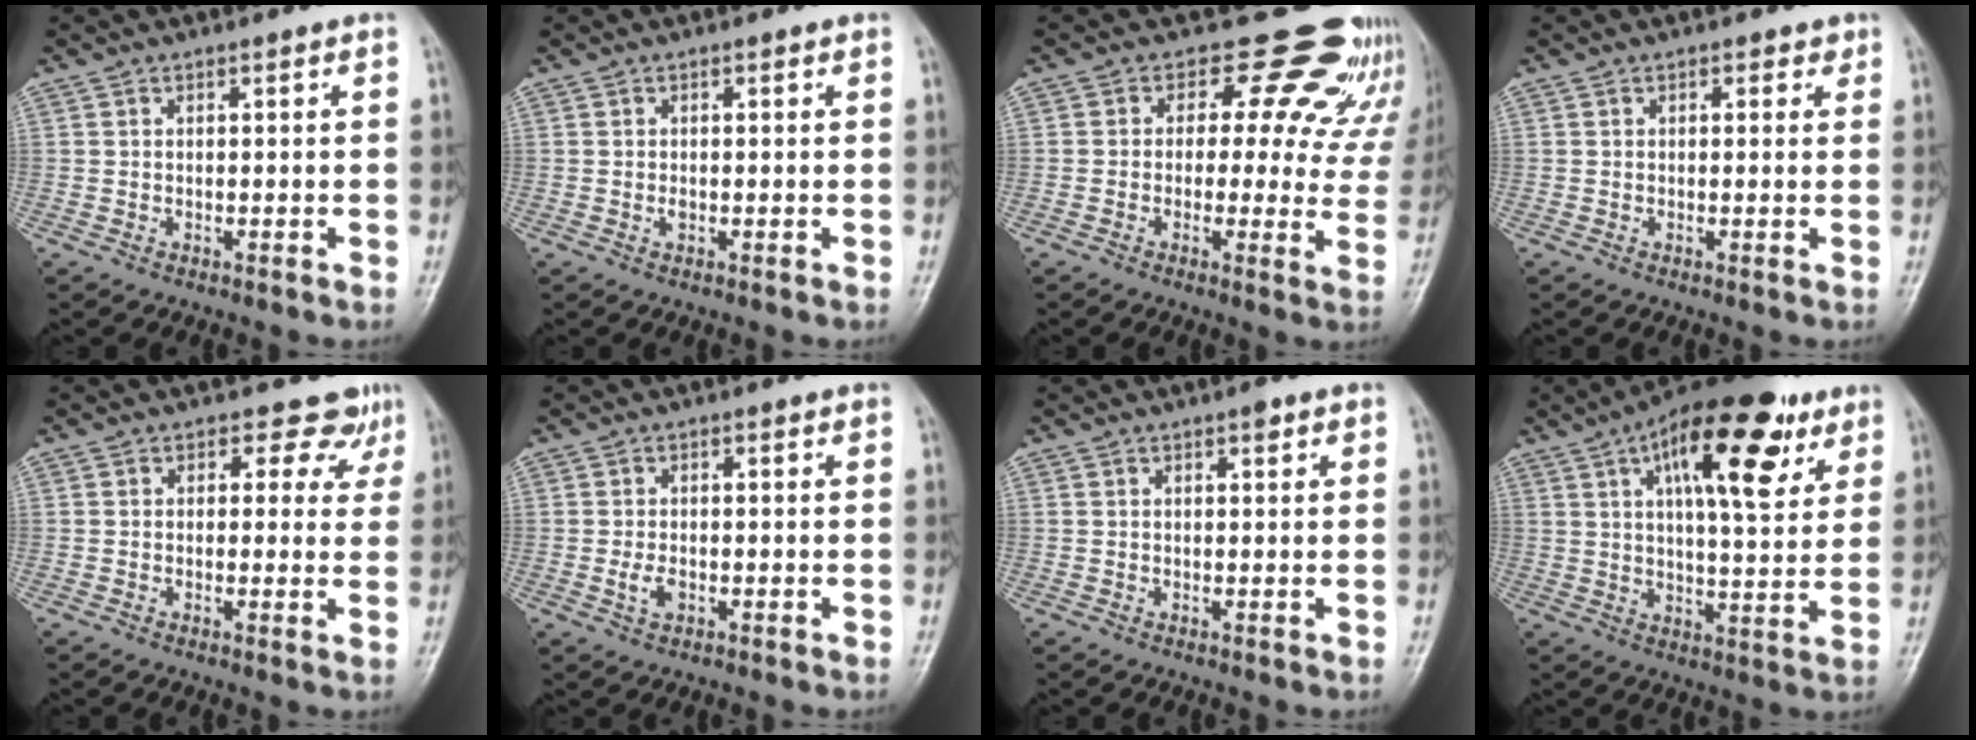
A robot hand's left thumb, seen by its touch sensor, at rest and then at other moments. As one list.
[{"total": 1.1, "force": [0.0, 0.8, 0.8], "torque": [-0.007, 0.001, -0.004]}, {"total": 16.0, "force": [12.2, 7.8, 6.9], "torque": [-0.018, -0.061, 0.121]}, {"total": 1.7, "force": [0.8, 1.2, 0.9], "torque": [0.005, -0.001, 0.005]}, {"total": 5.1, "force": [3.1, 3.6, 1.9], "torque": [0.014, -0.012, 0.022]}, {"total": 2.8, "force": [-0.7, 1.8, 2.1], "torque": [-0.035, 0.001, -0.014]}, {"total": 1.6, "force": [0.9, 0.8, 1.1], "torque": [-0.010, 0.000, 0.008]}, {"total": 20.2, "force": [9.2, 7.9, 16.1], "torque": [-0.215, -0.014, 0.136]}]